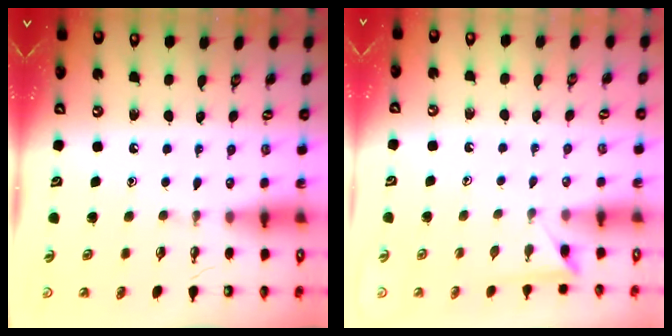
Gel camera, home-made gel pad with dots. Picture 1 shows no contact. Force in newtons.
{"total": 3.3, "press": 3.3, "slide": 0.4}